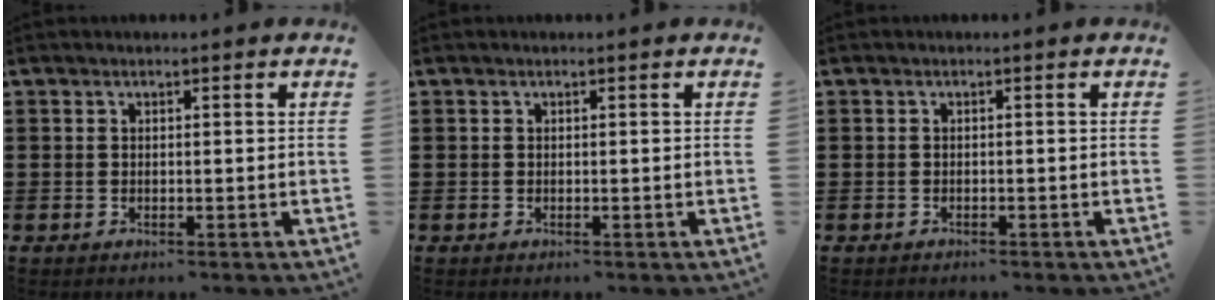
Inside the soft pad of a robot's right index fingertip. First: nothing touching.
{"total": 0.0}
{"total": 0.5, "force": [-0.5, 0.1, 0.0], "torque": [-0.001, 0.000, -0.011]}